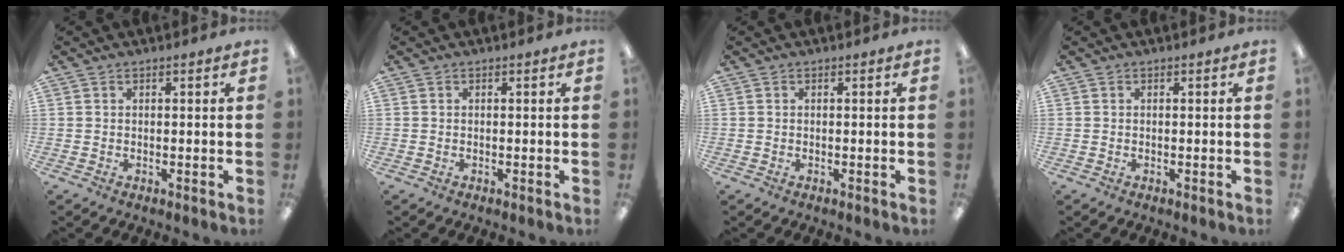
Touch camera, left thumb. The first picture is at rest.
{"total": 0.0}
{"total": 0.0}
{"total": 0.0}